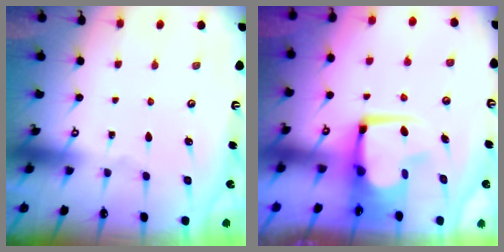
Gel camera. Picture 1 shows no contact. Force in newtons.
{"total": 7.1, "press": 6.9, "slide": 1.6}